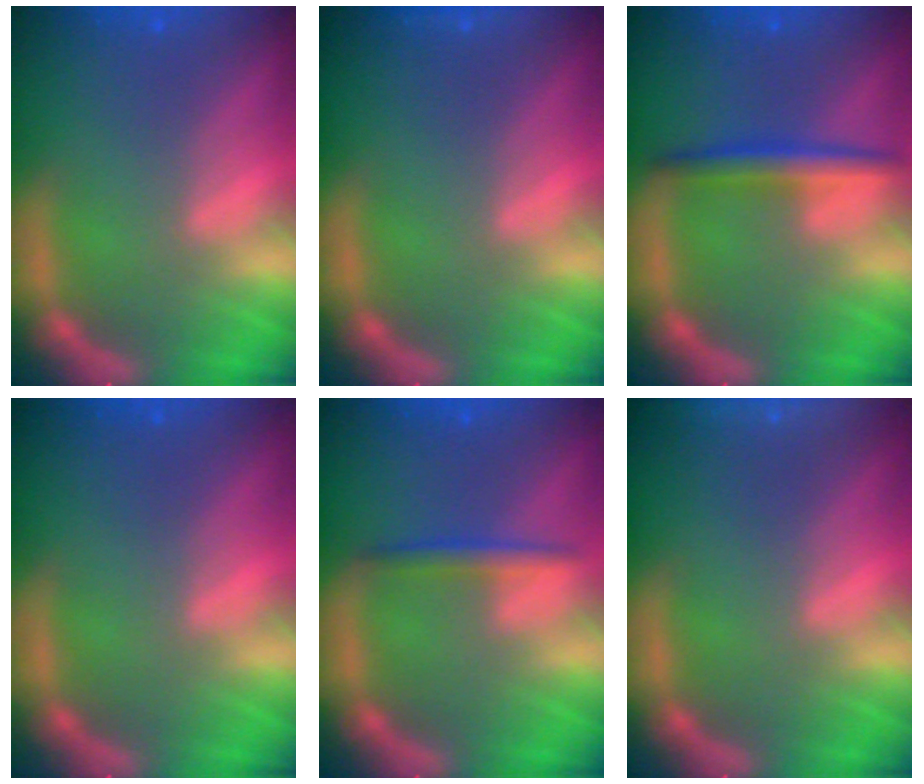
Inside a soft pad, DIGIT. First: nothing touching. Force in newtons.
{"total": 0.9}
{"total": 3.0}
{"total": 0.0}
{"total": 1.9}
{"total": 4.4}